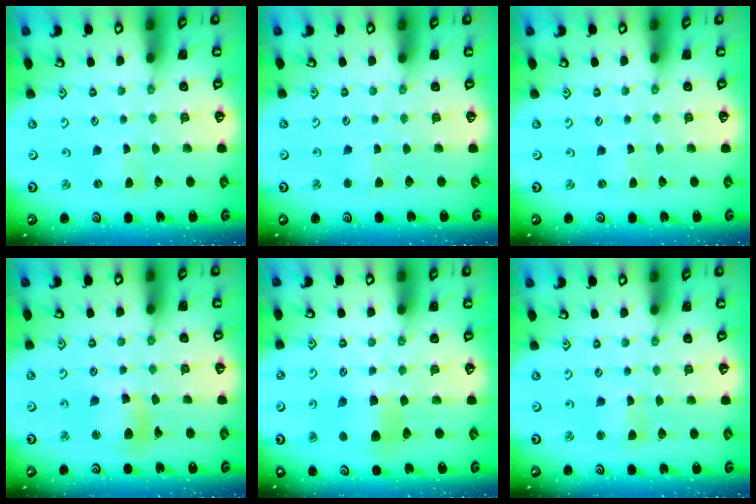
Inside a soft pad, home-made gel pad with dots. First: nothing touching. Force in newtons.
{"total": 2.3, "press": 2.3, "slide": 0.2}
{"total": 0.0}
{"total": 12.3, "press": 12.2, "slide": 1.8}
{"total": 7.8, "press": 7.8, "slide": 0.4}
{"total": 2.4, "press": 2.4, "slide": 0.3}